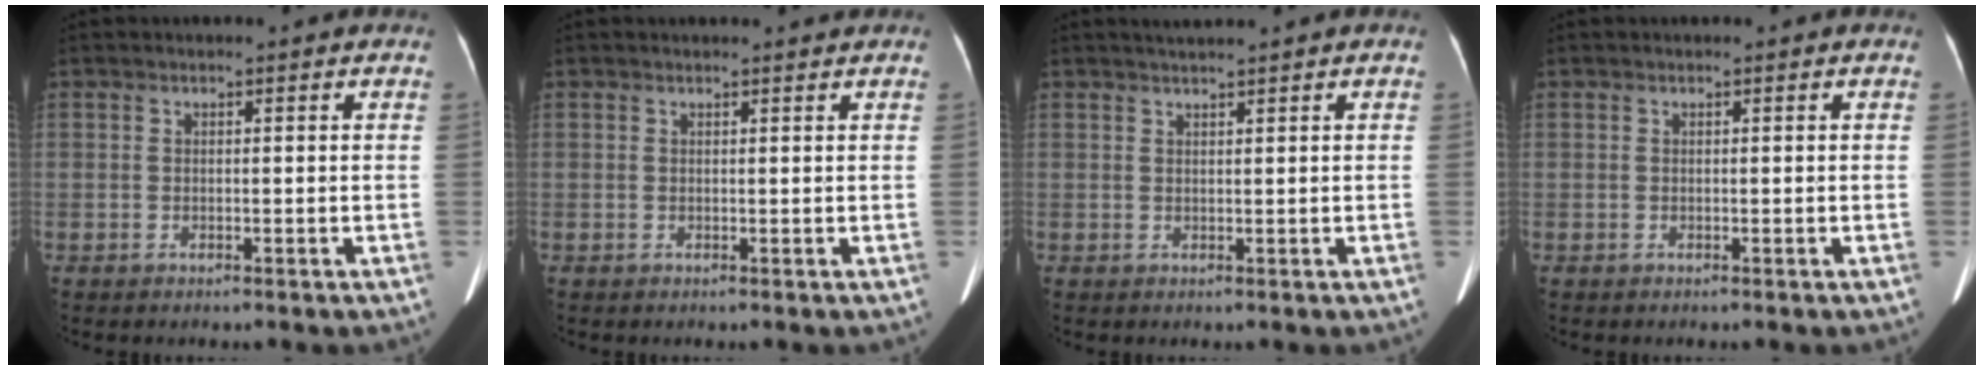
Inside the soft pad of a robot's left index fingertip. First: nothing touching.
{"total": 1.8, "force": [1.8, 0.0, 0.4], "torque": [-0.009, 0.004, 0.021]}
{"total": 2.0, "force": [1.7, -0.4, 0.9], "torque": [-0.012, 0.012, 0.034]}
{"total": 0.0}